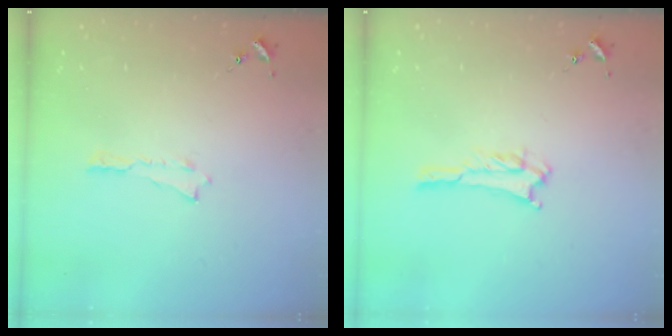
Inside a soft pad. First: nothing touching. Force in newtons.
{"total": 2.8, "press": 2.8, "slide": 0.3}